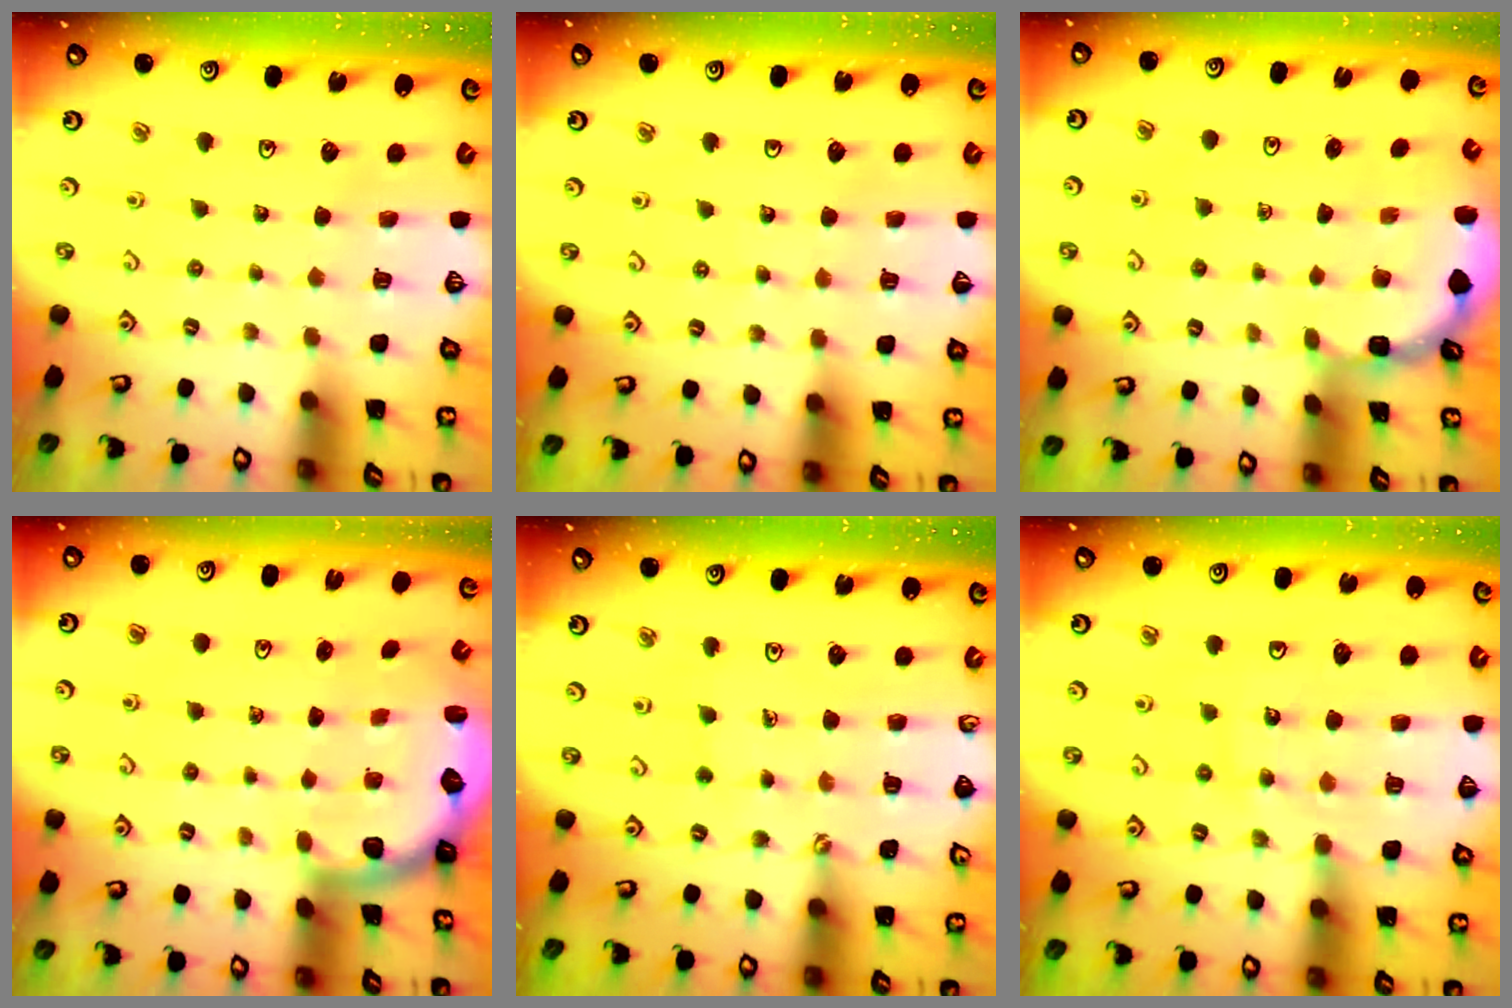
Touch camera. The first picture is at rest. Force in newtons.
{"total": 2.6, "press": 2.6, "slide": 0.2}
{"total": 1.6, "press": 1.6, "slide": 0.2}
{"total": 2.6, "press": 2.3, "slide": 1.2}
{"total": 1.2, "press": 1.2, "slide": 0.2}
{"total": 15.3, "press": 14.7, "slide": 4.1}